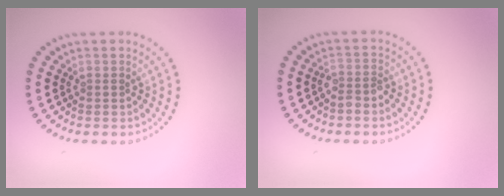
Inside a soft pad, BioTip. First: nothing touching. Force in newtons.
{"total": 1.4, "press": 1.3, "slide": 0.7}